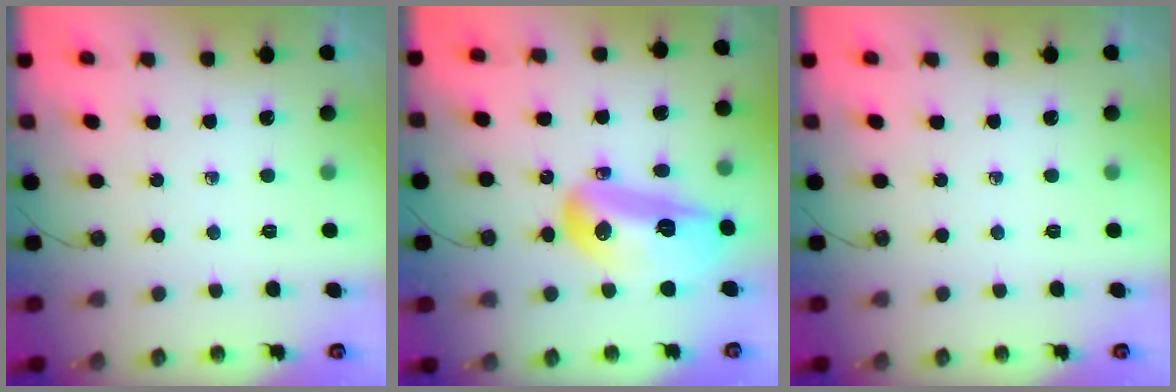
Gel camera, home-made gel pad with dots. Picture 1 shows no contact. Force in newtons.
{"total": 17.7, "press": 17.0, "slide": 4.6}
{"total": 0.0}